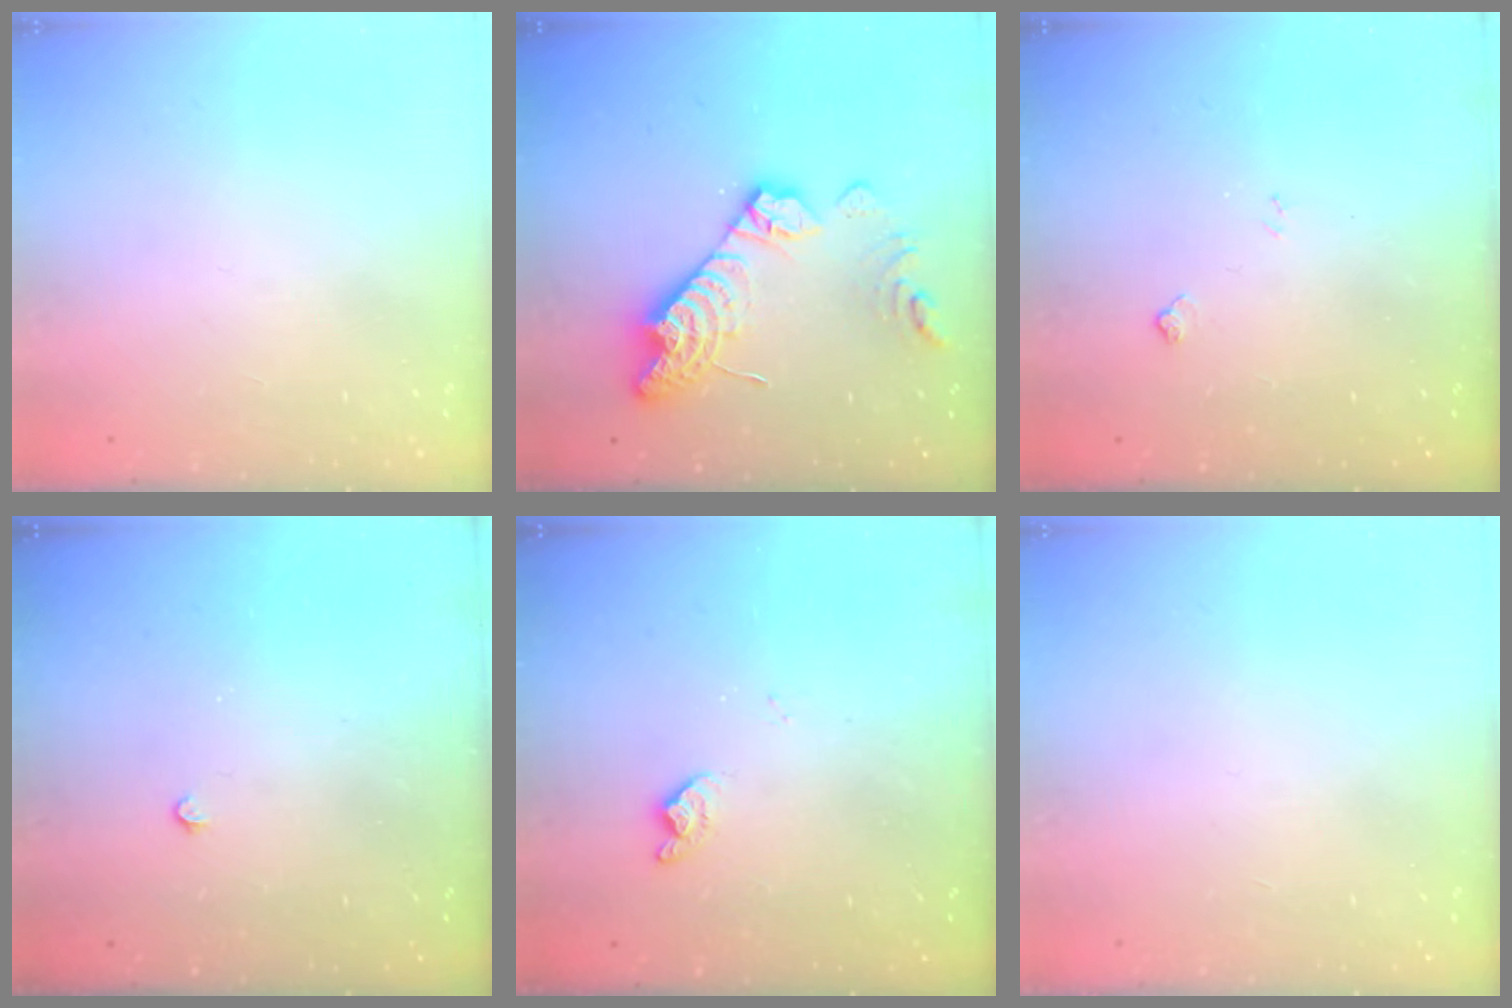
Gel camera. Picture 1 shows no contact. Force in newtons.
{"total": 15.7, "press": 15.7, "slide": 1.0}
{"total": 4.3, "press": 4.3, "slide": 0.7}
{"total": 2.3, "press": 2.3, "slide": 0.4}
{"total": 6.5, "press": 6.5, "slide": 0.8}
{"total": 0.0}